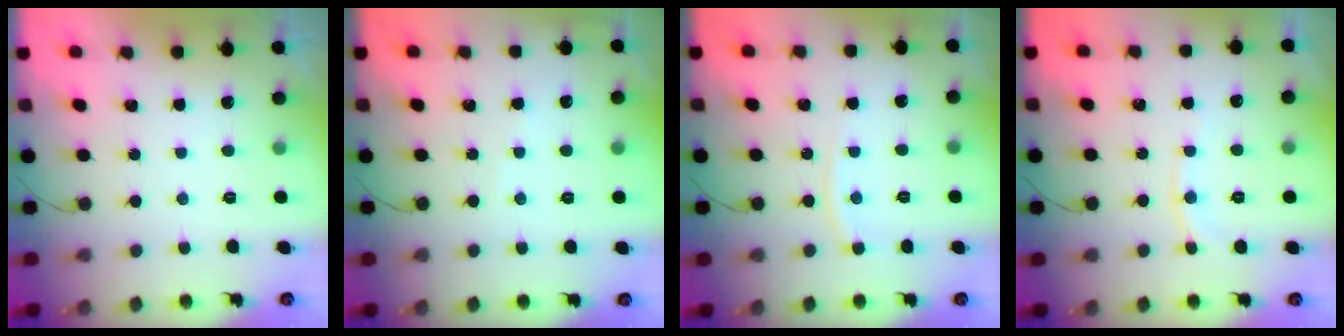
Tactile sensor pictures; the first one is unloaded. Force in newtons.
{"total": 1.4, "press": 1.4, "slide": 0.2}
{"total": 4.3, "press": 4.2, "slide": 0.6}
{"total": 4.6, "press": 4.6, "slide": 0.1}